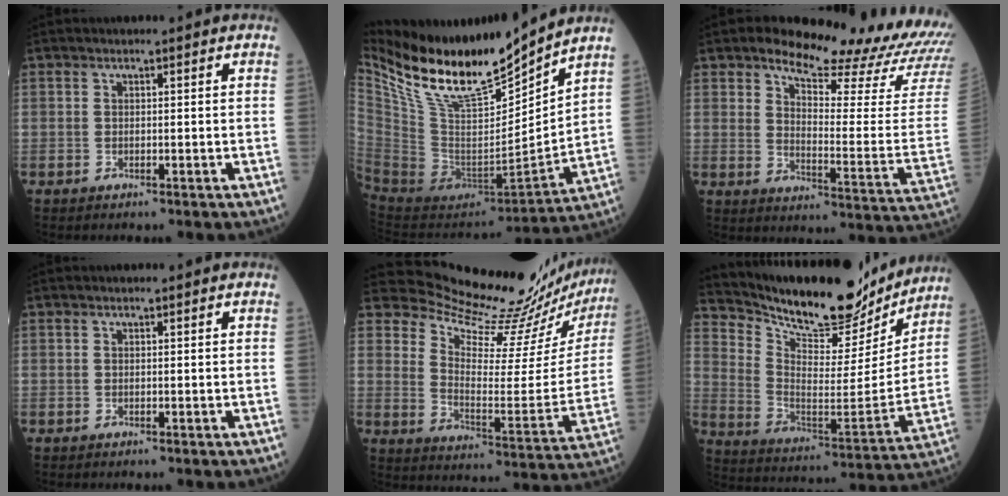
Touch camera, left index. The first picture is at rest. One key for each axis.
{"total": 20.4, "fx": 17.0, "fy": 3.5, "fz": 10.8, "tx": -0.201, "ty": -0.025, "tz": 0.323}
{"total": 21.4, "fx": 19.2, "fy": 2.3, "fz": 9.1, "tx": -0.129, "ty": -0.095, "tz": 0.234}
{"total": 0.0}
{"total": 21.0, "fx": 20.5, "fy": 1.5, "fz": 4.0, "tx": -0.078, "ty": -0.125, "tz": 0.263}
{"total": 21.7, "fx": 19.6, "fy": 5.9, "fz": 7.3, "tx": -0.133, "ty": -0.033, "tz": 0.295}